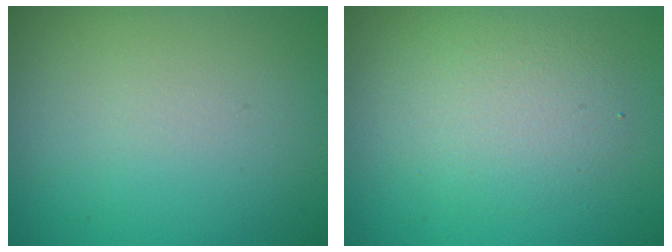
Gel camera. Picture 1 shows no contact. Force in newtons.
{"total": 3.0, "press": 3.0, "slide": 0.1}